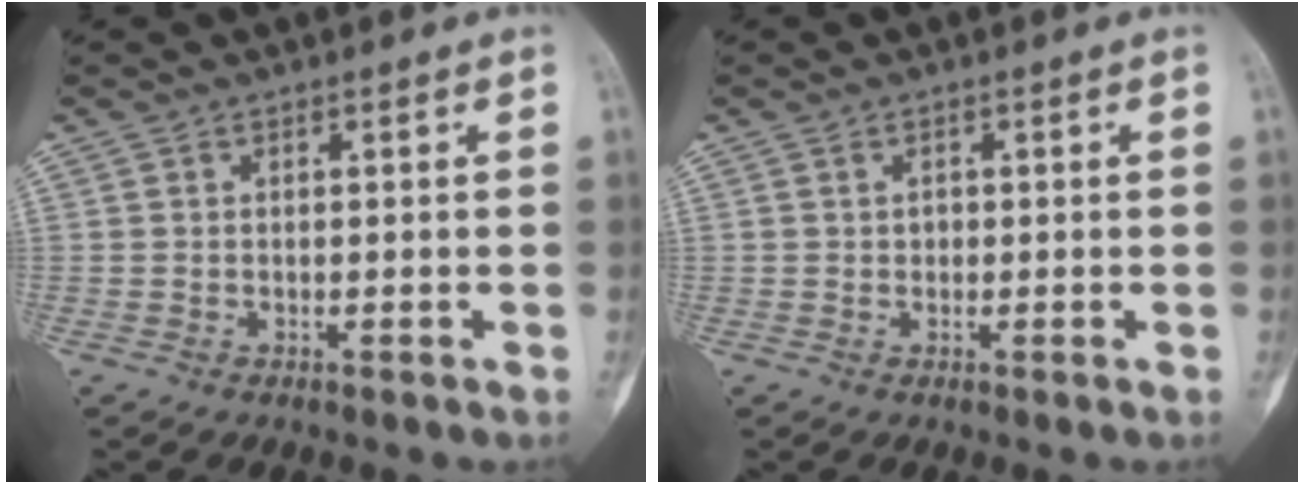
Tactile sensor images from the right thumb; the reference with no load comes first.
{"total": 0.6, "force": [0.0, 0.6, 0.2], "torque": [0.003, 0.002, 0.000]}